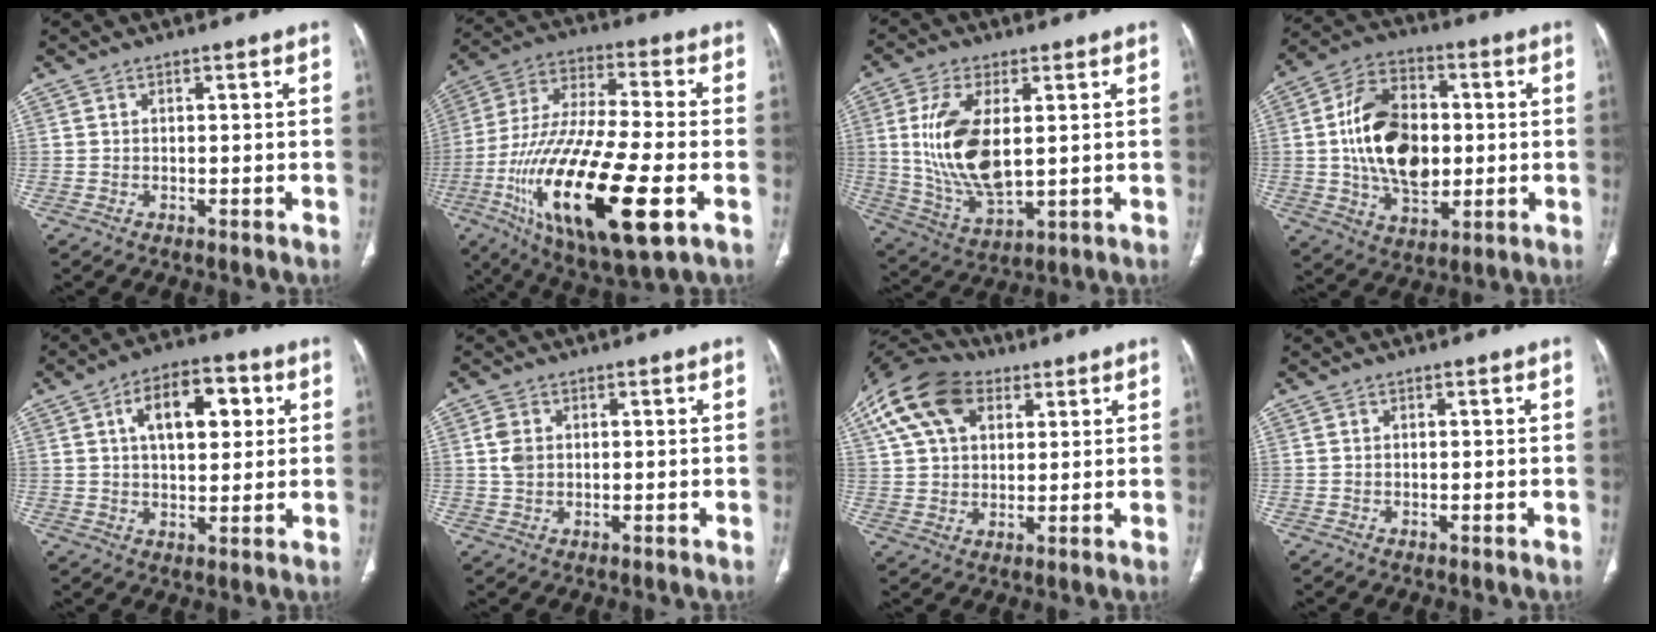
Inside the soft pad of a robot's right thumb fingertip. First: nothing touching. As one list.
[{"total": 28.0, "force": [-8.6, 9.0, 25.0], "torque": [-0.535, -0.011, -0.144]}, {"total": 14.7, "force": [2.0, 7.1, 12.8], "torque": [-0.259, -0.018, 0.053]}, {"total": 18.0, "force": [0.4, 11.8, 13.6], "torque": [-0.214, 0.011, 0.010]}, {"total": 12.6, "force": [3.8, 6.8, 9.9], "torque": [-0.124, 0.008, 0.056]}, {"total": 3.1, "force": [0.6, 2.3, 1.9], "torque": [-0.037, 0.001, 0.013]}, {"total": 18.1, "force": [8.2, 11.5, 11.4], "torque": [-0.230, 0.020, 0.146]}, {"total": 0.0}]